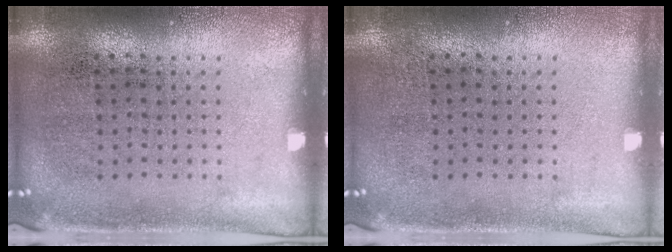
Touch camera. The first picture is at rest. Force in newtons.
{"total": 0.0}